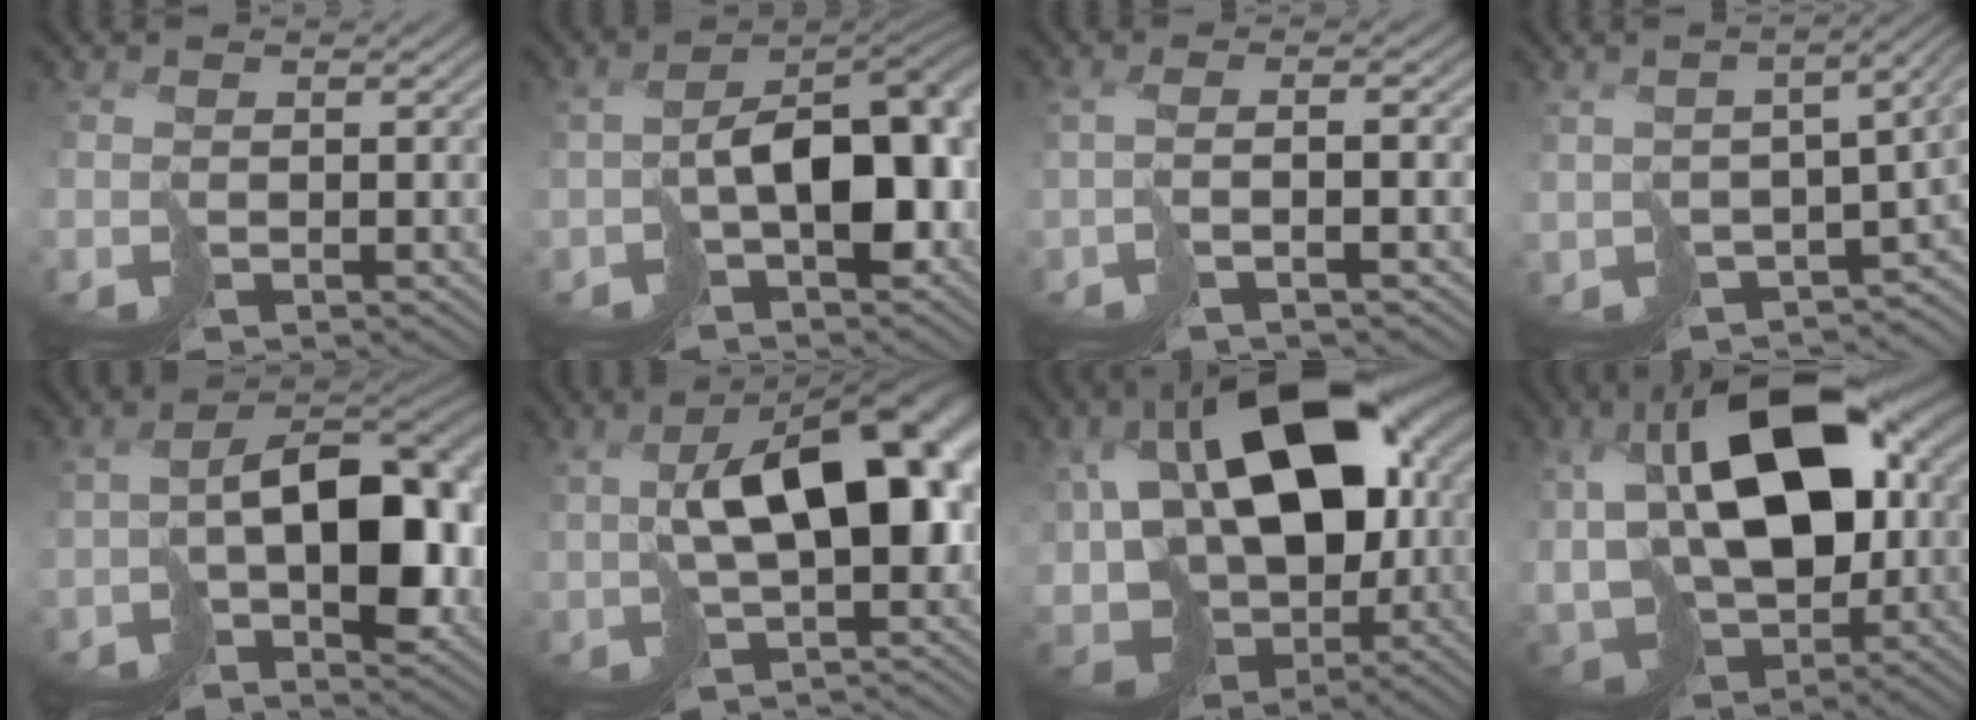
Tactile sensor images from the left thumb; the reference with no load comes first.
{"total": 12.6, "force": [-2.5, 6.8, 10.2], "torque": [-0.144, -0.015, -0.024]}
{"total": 2.8, "force": [-0.4, -0.4, 2.7], "torque": [-0.052, 0.002, -0.007]}
{"total": 8.9, "force": [-2.2, 4.8, 7.2], "torque": [-0.129, -0.042, -0.001]}
{"total": 11.0, "force": [-1.9, 6.2, 8.9], "torque": [-0.128, -0.008, -0.018]}
{"total": 13.5, "force": [0.5, 6.6, 11.8], "torque": [-0.187, -0.006, 0.030]}
{"total": 20.2, "force": [-0.9, 12.1, 16.2], "torque": [-0.334, -0.014, 0.014]}
{"total": 18.3, "force": [2.2, 11.4, 14.1], "torque": [-0.291, -0.009, 0.058]}